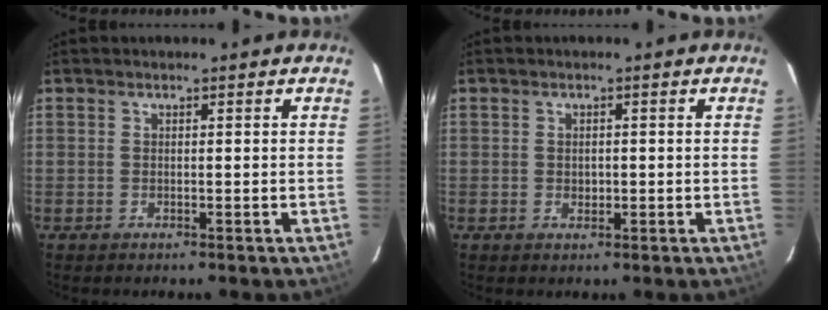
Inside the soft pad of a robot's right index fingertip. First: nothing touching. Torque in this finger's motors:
{"motor_torque": [-0.18, -0.07, -0.04, -0.01]}